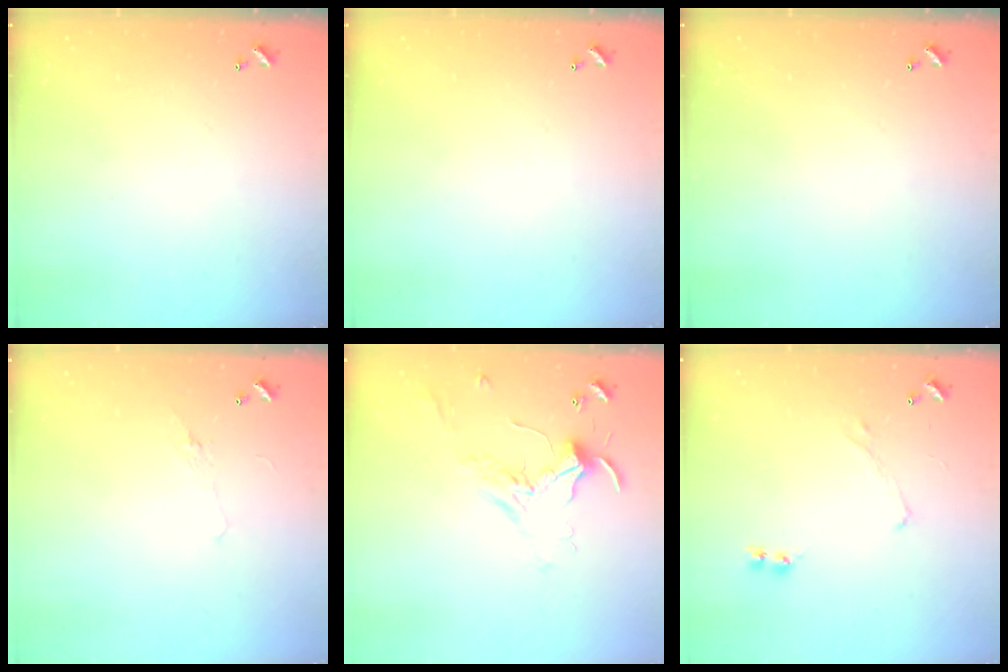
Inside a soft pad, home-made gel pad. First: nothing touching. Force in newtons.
{"total": 0.0}
{"total": 0.0}
{"total": 0.9, "press": 0.5, "slide": 0.7}
{"total": 2.3, "press": 2.3, "slide": 0.5}
{"total": 0.0}